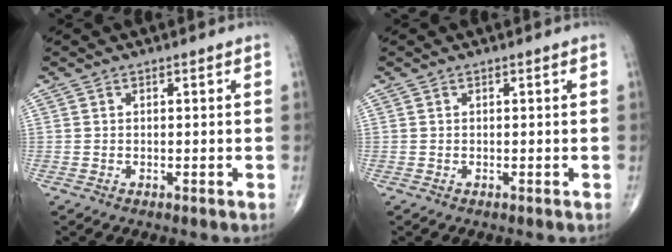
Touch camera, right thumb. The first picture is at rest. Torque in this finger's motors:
{"motor_torque": [0.03, 0.07, -0.02, 0.01, 0.00]}